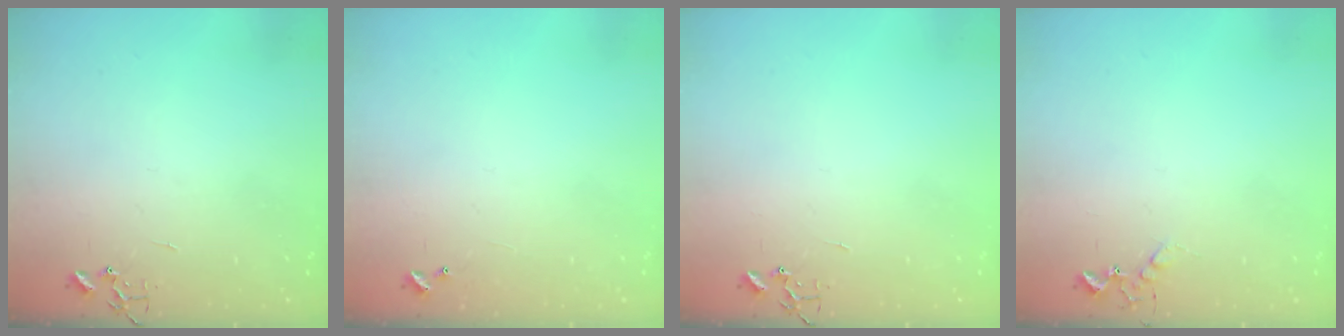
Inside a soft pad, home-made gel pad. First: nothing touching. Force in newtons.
{"total": 4.7, "press": 4.7, "slide": 0.4}
{"total": 0.0}
{"total": 5.2, "press": 5.1, "slide": 0.9}